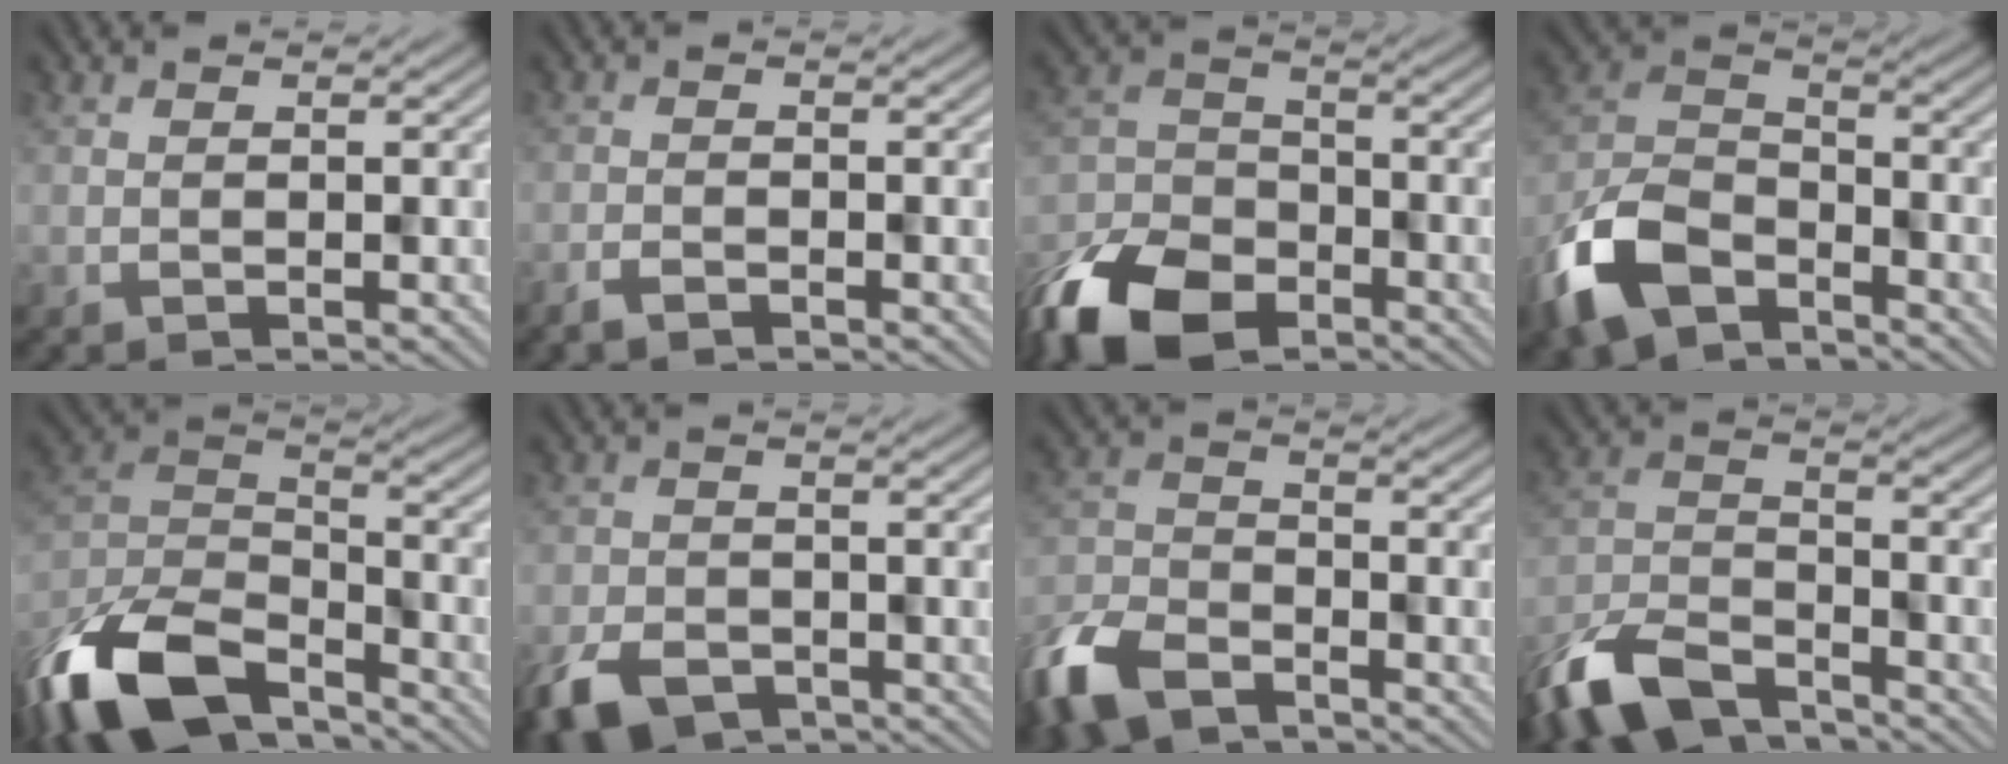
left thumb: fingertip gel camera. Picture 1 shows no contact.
{"total": 2.6, "force": [-2.6, 0.0, -0.2], "torque": [-0.006, -0.003, -0.026]}
{"total": 11.7, "force": [-9.5, 5.2, 4.4], "torque": [-0.108, -0.021, -0.160]}
{"total": 9.8, "force": [-7.9, 4.4, 3.8], "torque": [-0.101, -0.015, -0.146]}
{"total": 14.6, "force": [-12.1, 5.0, 6.5], "torque": [-0.154, -0.013, -0.215]}
{"total": 6.0, "force": [-5.0, 2.8, 1.9], "torque": [-0.053, -0.018, -0.070]}
{"total": 8.6, "force": [-7.8, 2.9, 2.4], "torque": [-0.065, -0.019, -0.141]}
{"total": 9.7, "force": [-9.0, 2.4, 2.6], "torque": [-0.059, -0.013, -0.159]}